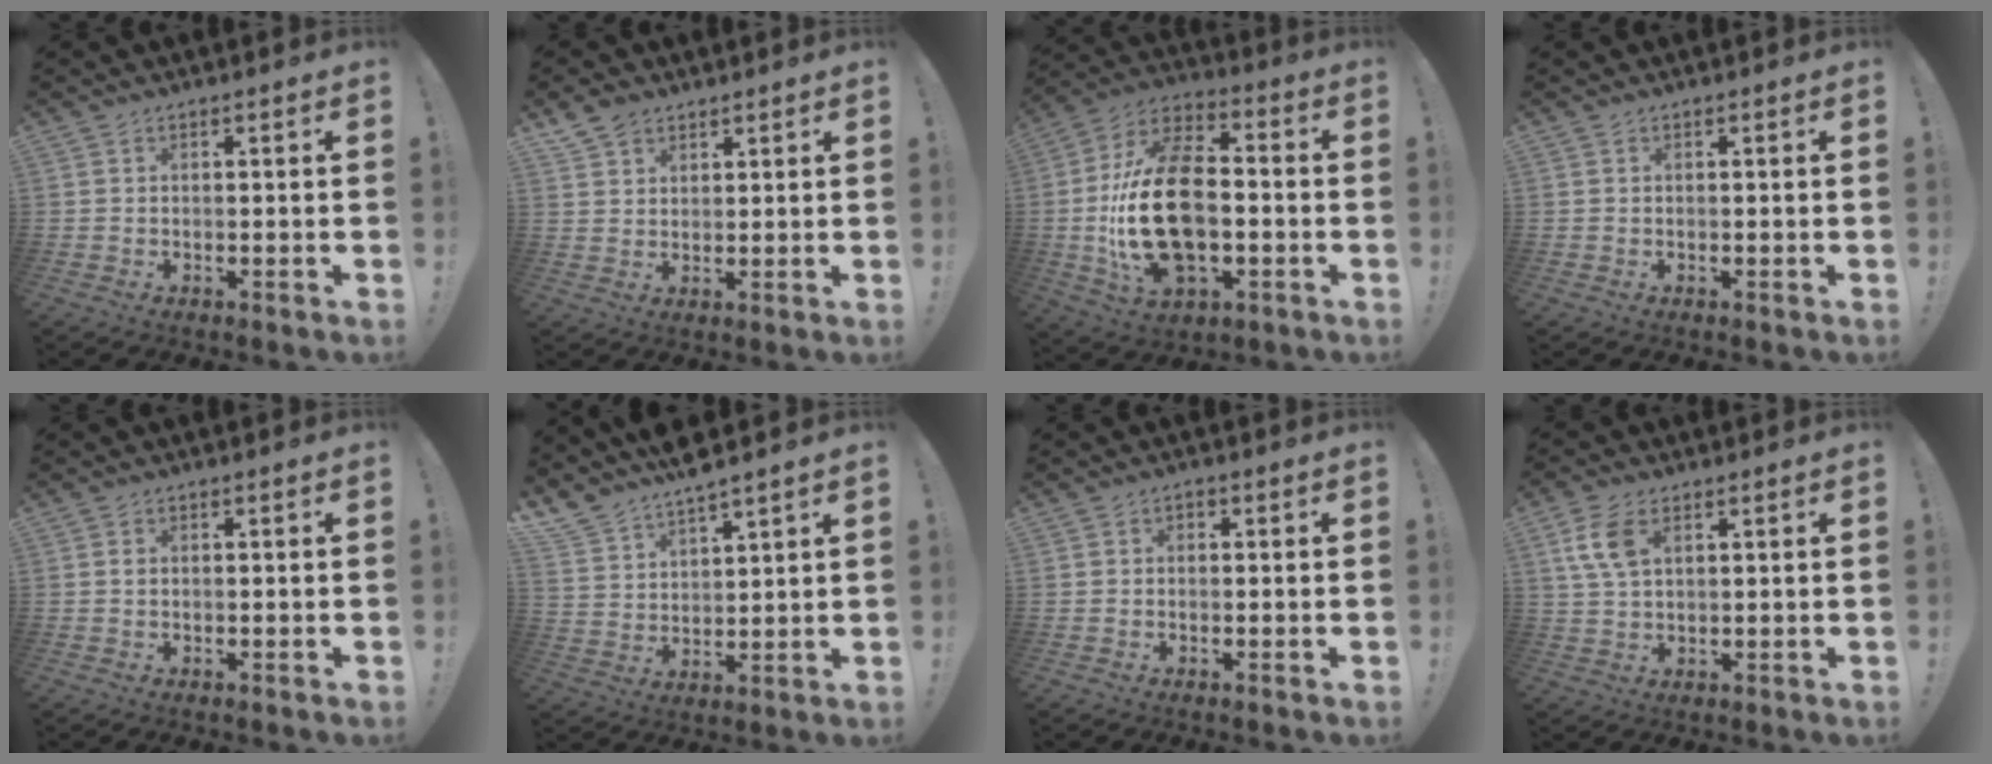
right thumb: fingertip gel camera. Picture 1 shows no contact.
{"total": 5.2, "force": [3.9, 3.2, 1.3], "torque": [-0.026, -0.018, 0.075]}
{"total": 24.3, "force": [-2.9, 14.4, 19.4], "torque": [-0.378, 0.023, -0.040]}
{"total": 0.0}
{"total": 0.6, "force": [0.0, 0.6, 0.2], "torque": [-0.011, 0.007, 0.001]}
{"total": 7.1, "force": [6.6, 1.9, 1.9], "torque": [-0.059, -0.050, 0.124]}
{"total": 1.1, "force": [-0.8, 0.7, 0.5], "torque": [-0.013, 0.006, -0.013]}
{"total": 7.7, "force": [3.0, 4.3, 5.7], "torque": [-0.117, -0.002, 0.056]}